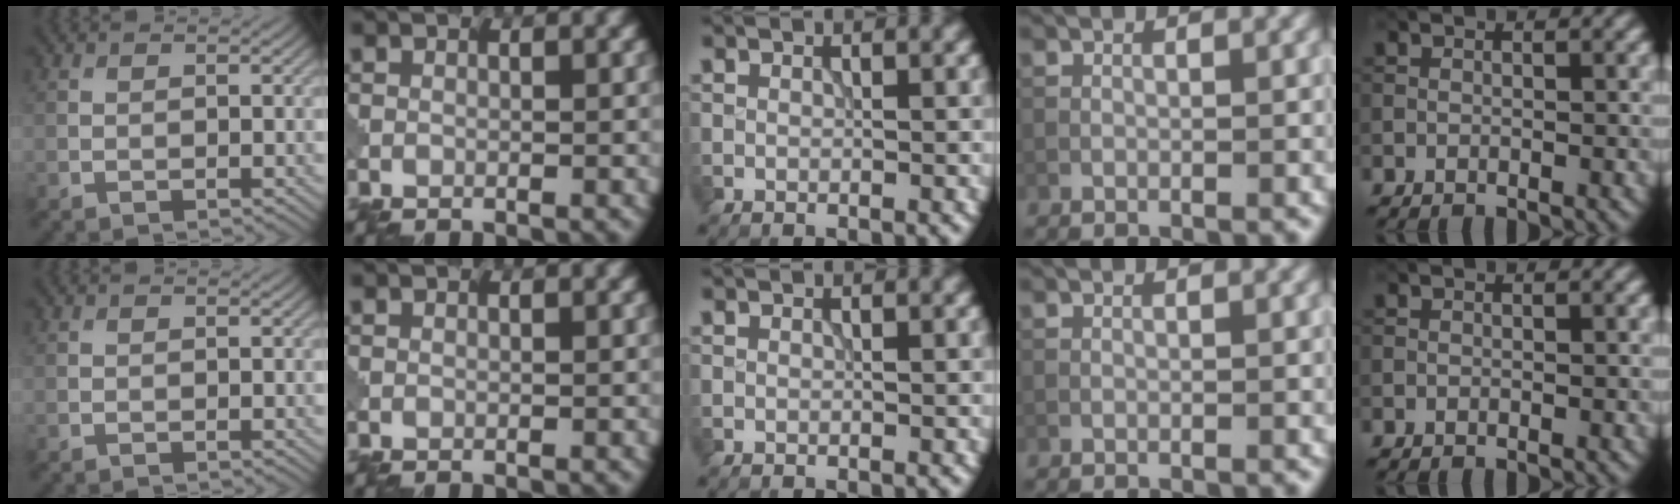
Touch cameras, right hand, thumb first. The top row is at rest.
{}